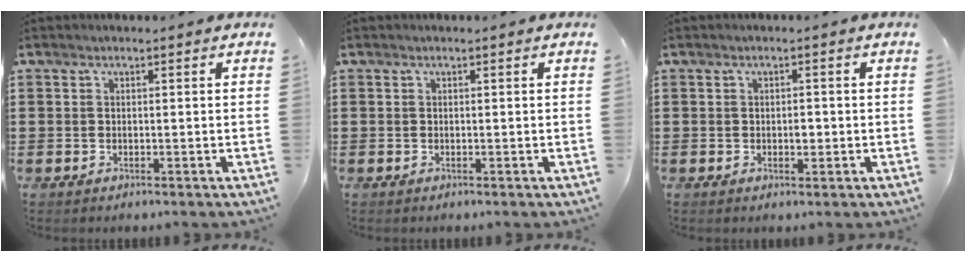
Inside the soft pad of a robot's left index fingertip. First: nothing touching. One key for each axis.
{"total": 0.0}
{"total": 1.5, "fx": -0.1, "fy": 0.7, "fz": 1.3, "tx": -0.025, "ty": 0.002, "tz": -0.003}